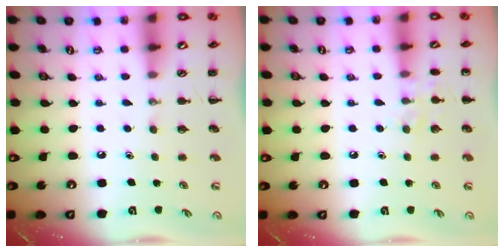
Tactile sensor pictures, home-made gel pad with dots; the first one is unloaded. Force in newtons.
{"total": 6.6, "press": 6.4, "slide": 1.3}